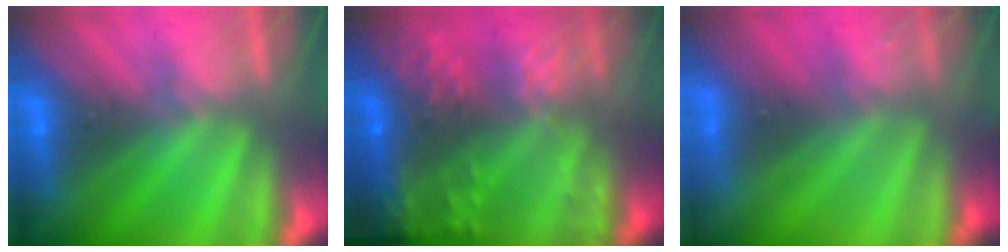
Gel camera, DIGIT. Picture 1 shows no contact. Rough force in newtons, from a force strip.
{"total": 7.7}
{"total": 9.6}